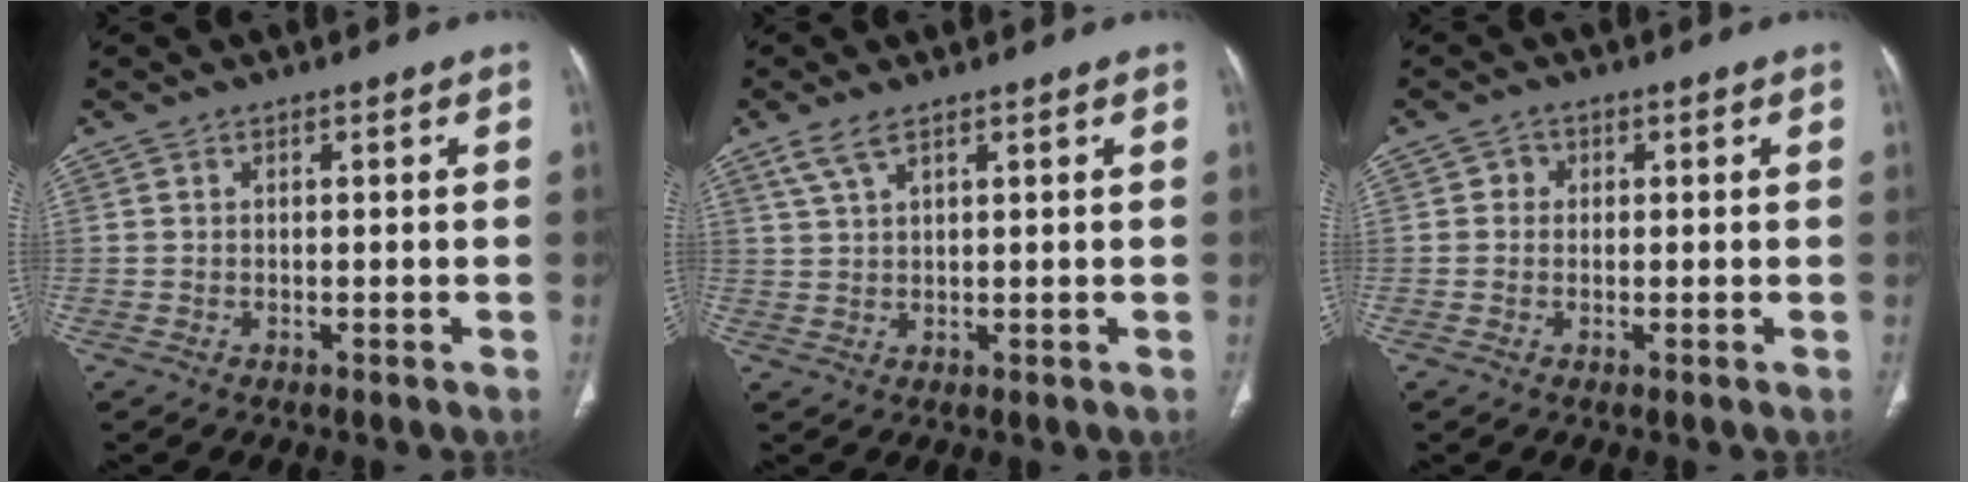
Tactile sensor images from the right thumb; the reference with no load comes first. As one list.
[{"total": 3.5, "force": [2.3, 1.1, 2.4], "torque": [-0.060, 0.005, 0.055]}, {"total": 1.7, "force": [0.2, 1.6, 0.5], "torque": [0.002, 0.004, -0.002]}]